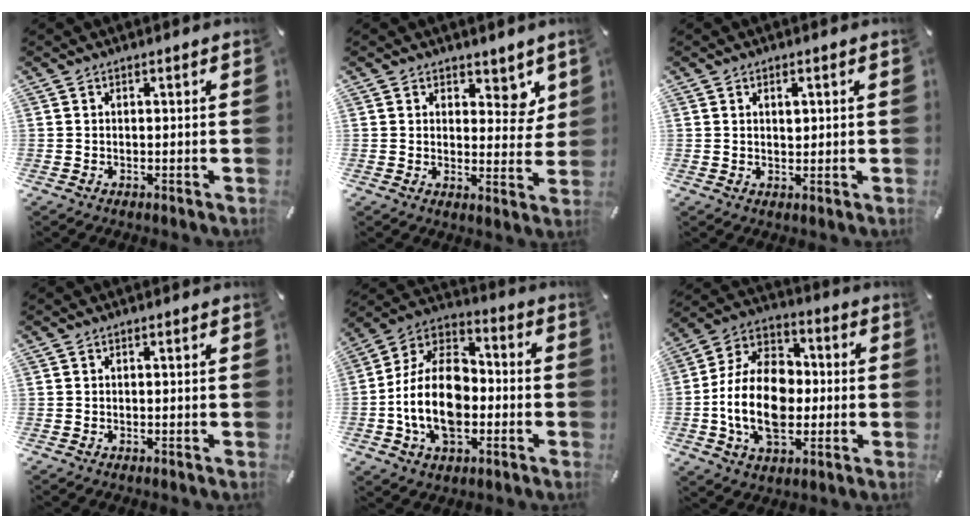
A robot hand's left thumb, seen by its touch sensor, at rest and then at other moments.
{"total": 6.6, "force": [3.9, 4.3, 3.1], "torque": [-0.020, -0.024, 0.063]}
{"total": 2.1, "force": [0.7, 1.3, 1.5], "torque": [-0.015, -0.003, 0.008]}
{"total": 0.0}
{"total": 18.1, "force": [-4.4, 12.2, 12.7], "torque": [-0.274, 0.020, -0.084]}
{"total": 17.8, "force": [-3.0, 12.6, 12.2], "torque": [-0.264, 0.016, -0.060]}